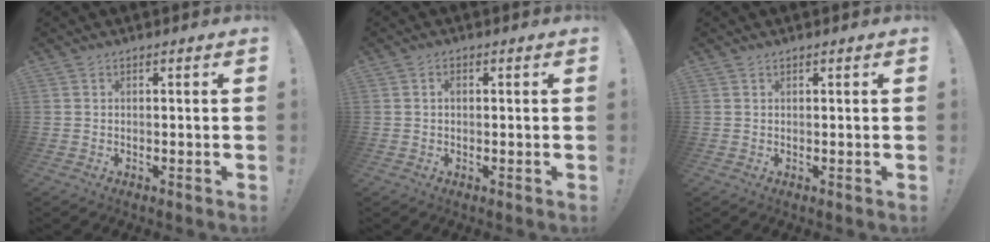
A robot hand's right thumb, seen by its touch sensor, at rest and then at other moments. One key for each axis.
{"total": 1.2, "fx": 0.2, "fy": 0.8, "fz": 0.9, "tx": -0.016, "ty": 0.003, "tz": 0.002}
{"total": 0.5, "fx": 0.5, "fy": 0.0, "fz": 0.2, "tx": -0.001, "ty": -0.001, "tz": 0.008}